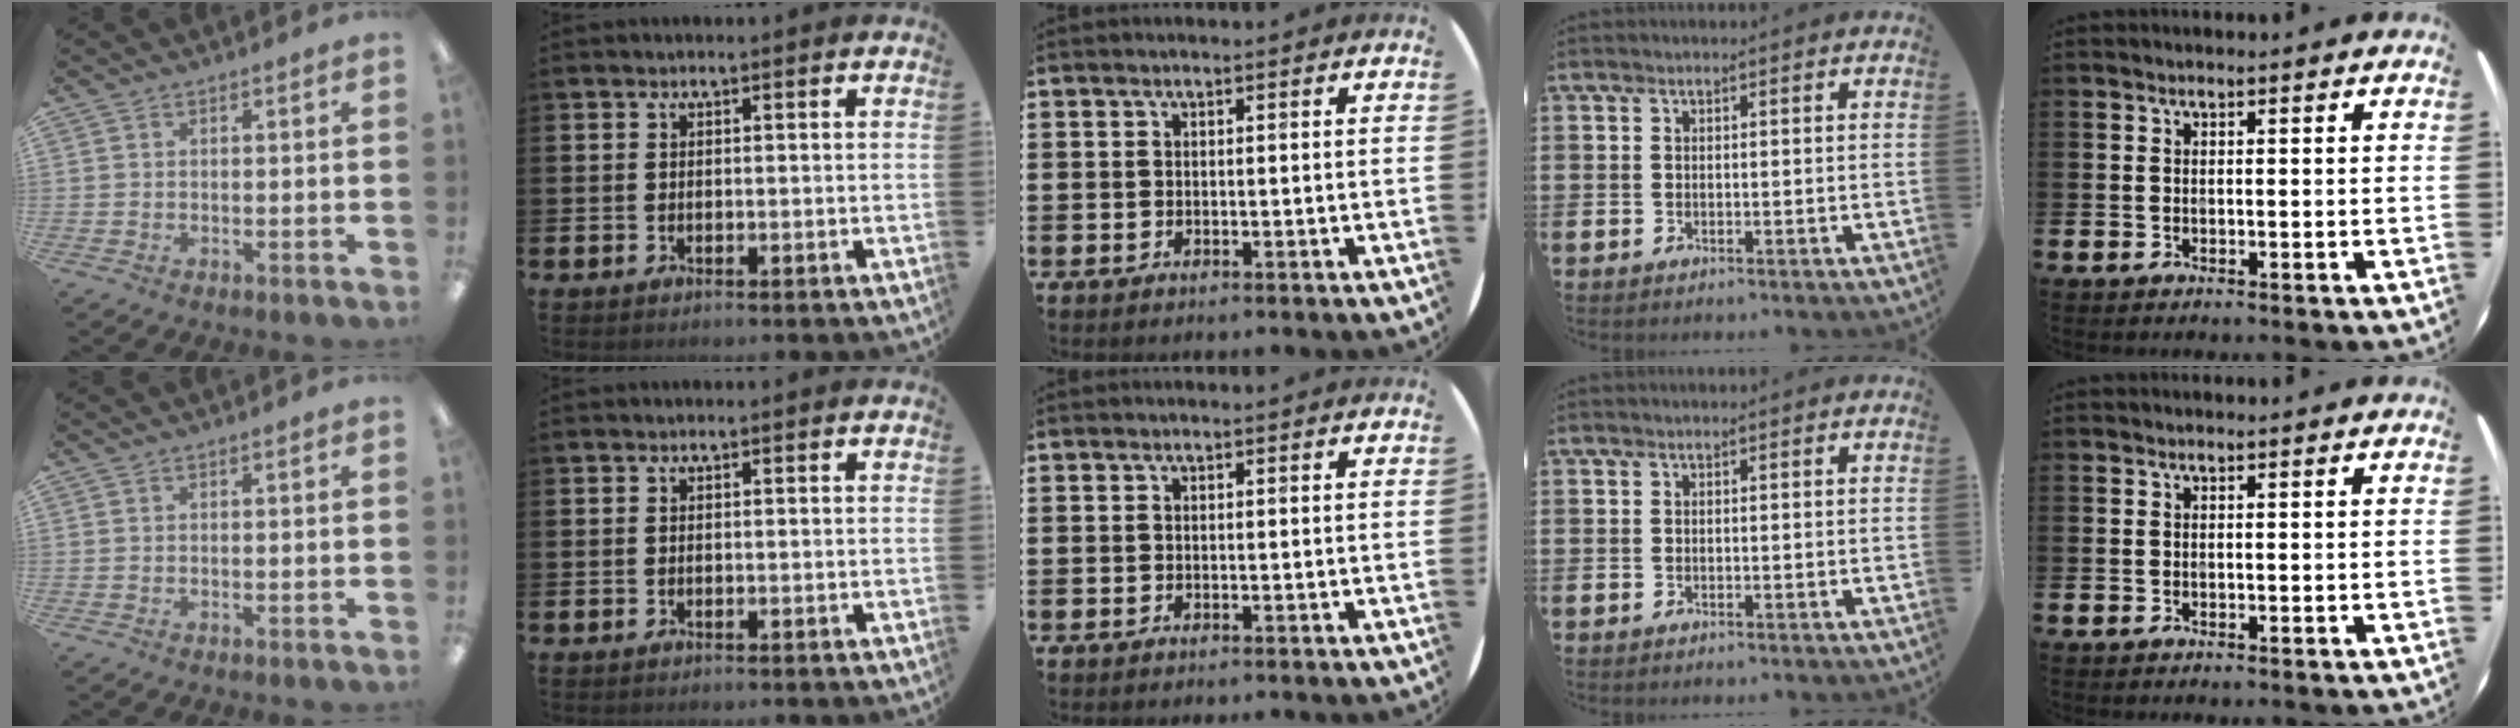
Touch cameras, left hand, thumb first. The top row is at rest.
{}